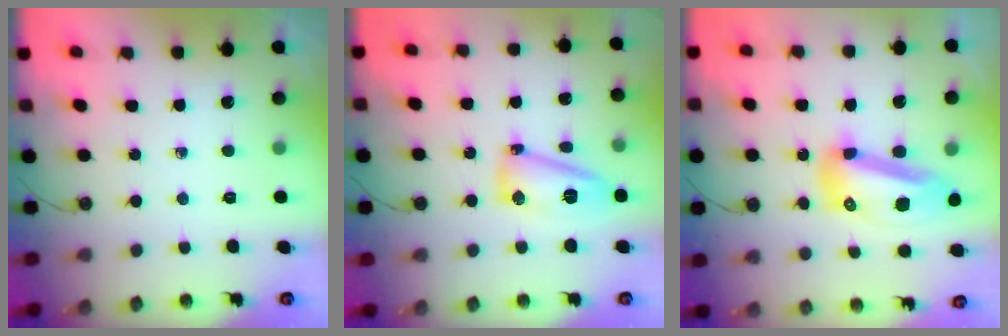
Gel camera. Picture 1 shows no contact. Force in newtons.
{"total": 11.4, "press": 11.1, "slide": 2.3}
{"total": 15.0, "press": 14.9, "slide": 1.8}